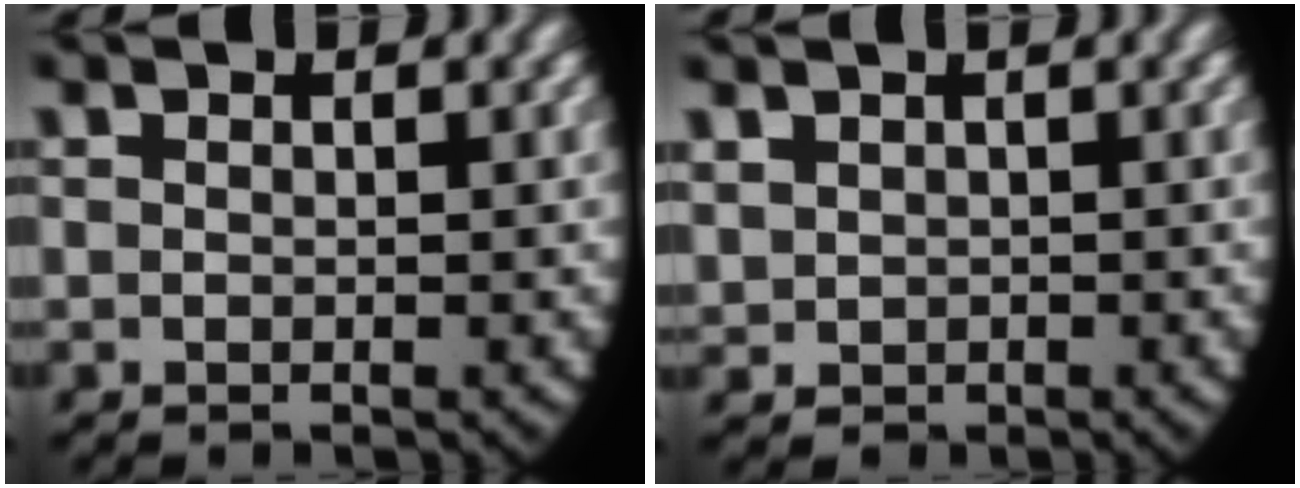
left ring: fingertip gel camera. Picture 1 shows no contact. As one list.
[{"total": 2.0, "force": [0.5, 1.8, 0.6], "torque": [-0.030, -0.016, 0.024]}]